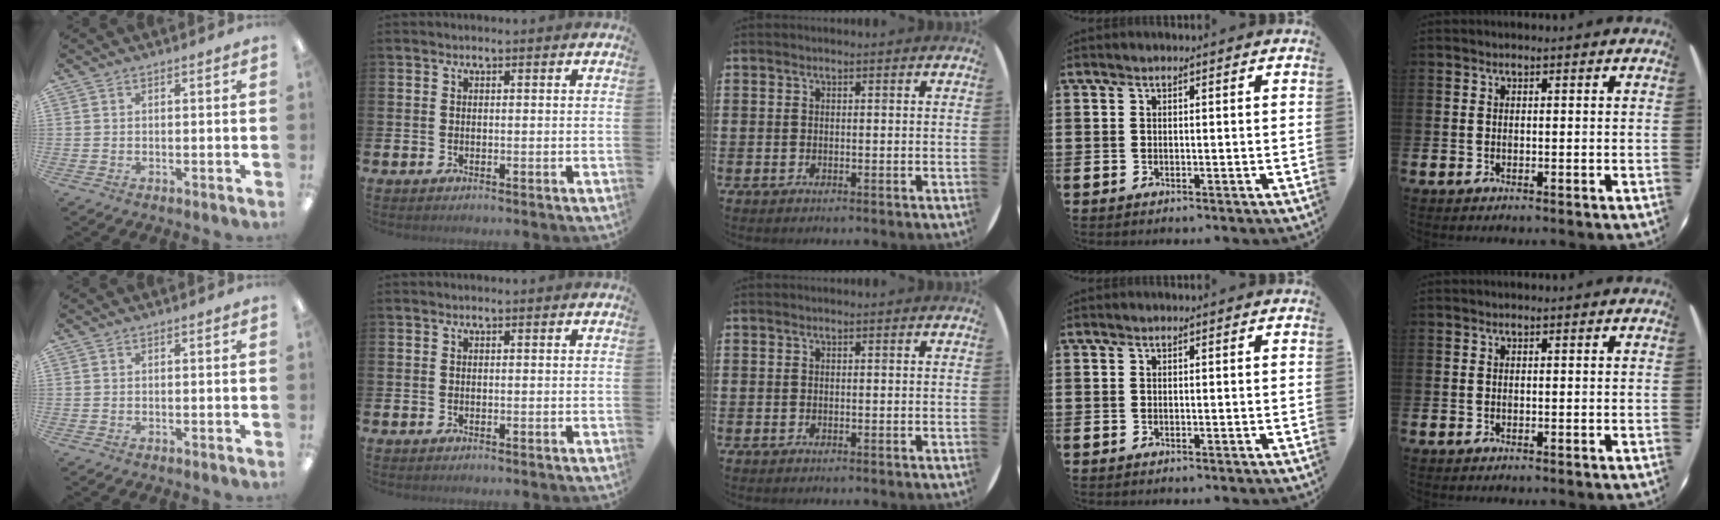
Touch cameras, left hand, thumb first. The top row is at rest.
{}